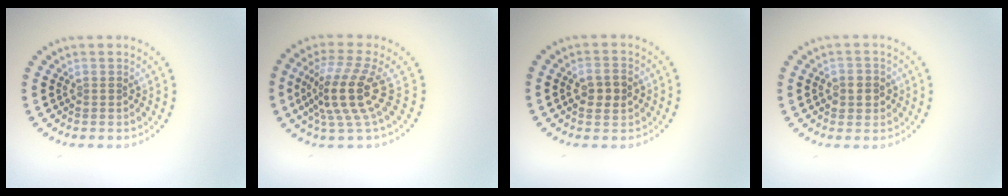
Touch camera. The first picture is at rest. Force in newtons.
{"total": 5.1, "press": 3.7, "slide": 3.4}
{"total": 2.6, "press": 2.6, "slide": 0.2}
{"total": 2.3, "press": 2.3, "slide": 0.4}